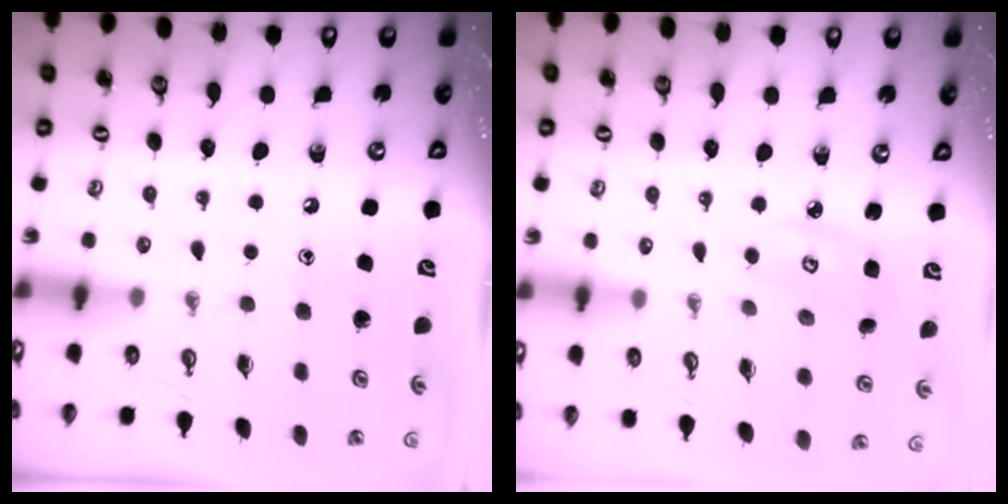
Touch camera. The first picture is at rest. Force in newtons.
{"total": 5.5, "press": 5.5, "slide": 0.5}